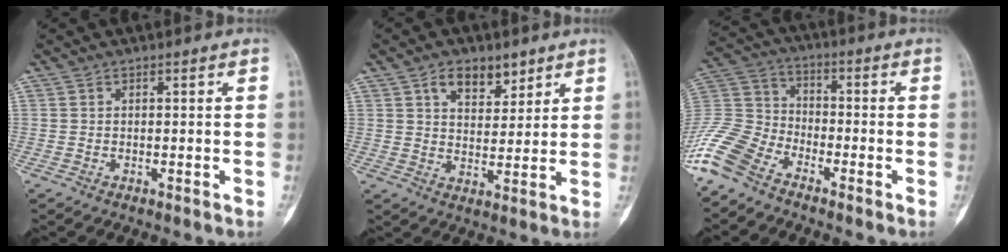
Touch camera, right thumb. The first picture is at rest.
{"total": 7.4, "force": [4.4, 4.3, 4.1], "torque": [-0.037, -0.025, 0.073]}
{"total": 13.2, "force": [-9.5, 7.0, 6.0], "torque": [-0.129, 0.044, -0.197]}